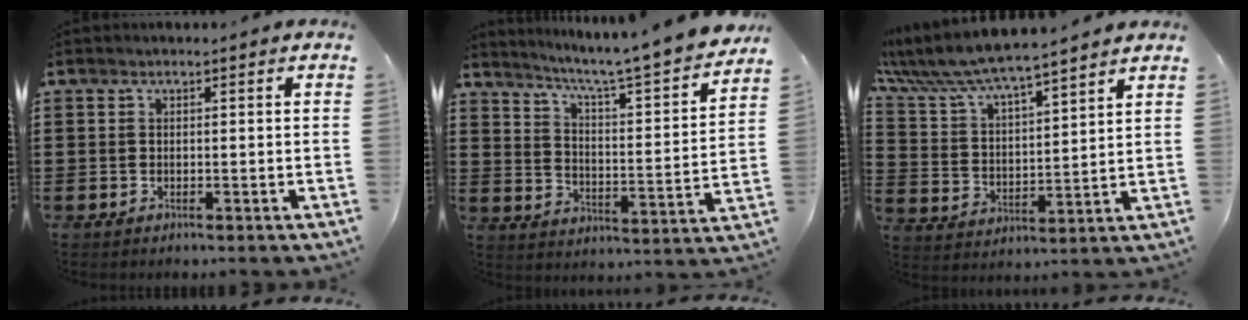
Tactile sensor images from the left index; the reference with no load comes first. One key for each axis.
{"total": 5.2, "fx": 4.7, "fy": -0.7, "fz": 2.2, "tx": -0.067, "ty": -0.047, "tz": 0.067}
{"total": 6.6, "fx": 6.2, "fy": 0.3, "fz": 2.2, "tx": -0.073, "ty": -0.037, "tz": 0.103}